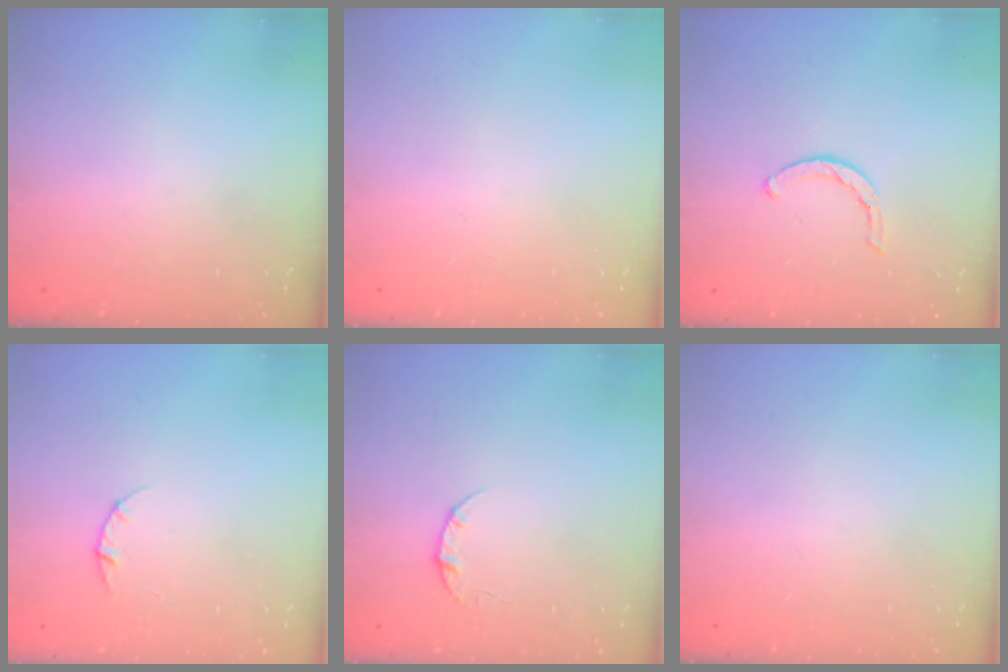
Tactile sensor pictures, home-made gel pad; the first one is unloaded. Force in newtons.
{"total": 0.0}
{"total": 3.0, "press": 3.0, "slide": 0.3}
{"total": 2.8, "press": 2.8, "slide": 0.4}
{"total": 3.4, "press": 3.4, "slide": 0.4}
{"total": 0.0}